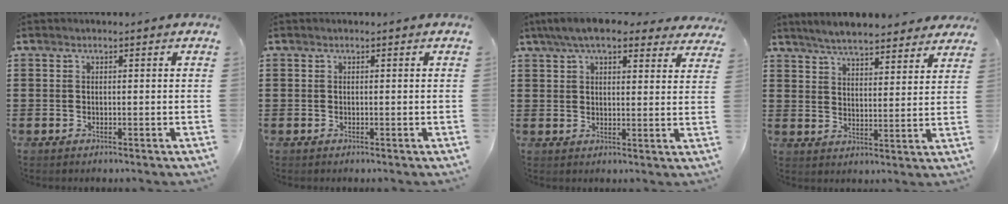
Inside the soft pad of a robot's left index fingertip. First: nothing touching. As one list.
[{"total": 0.0}, {"total": 7.4, "force": [6.0, 1.7, 4.0], "torque": [-0.085, -0.007, 0.110]}, {"total": 5.6, "force": [5.4, 0.5, 1.4], "torque": [-0.049, -0.020, 0.097]}]